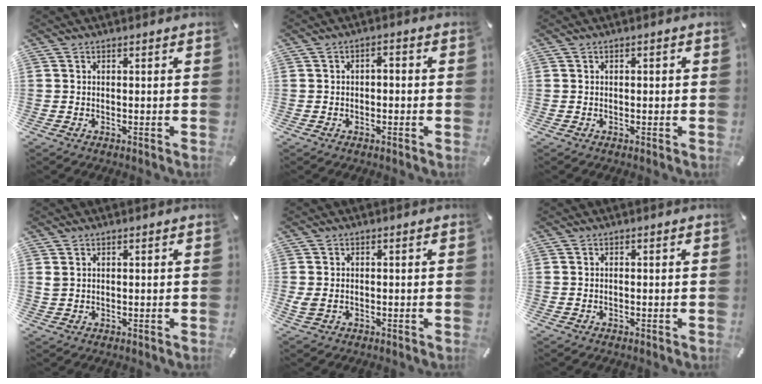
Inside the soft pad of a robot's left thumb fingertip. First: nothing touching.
{"total": 1.8, "force": [-0.9, 1.0, 1.2], "torque": [-0.023, 0.007, -0.020]}
{"total": 0.7, "force": [-0.1, 0.4, 0.5], "torque": [-0.007, 0.002, -0.003]}
{"total": 1.3, "force": [0.8, 1.0, 0.3], "torque": [-0.010, 0.001, 0.015]}
{"total": 2.1, "force": [-0.2, 1.6, 1.4], "torque": [-0.035, -0.001, -0.003]}
{"total": 0.0}